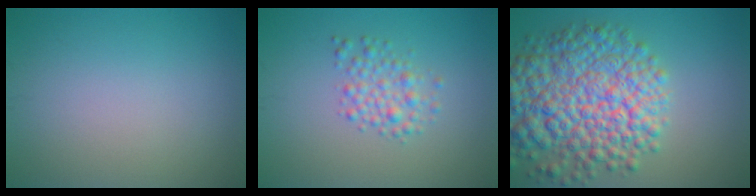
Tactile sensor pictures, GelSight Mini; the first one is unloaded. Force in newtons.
{"total": 2.4, "press": 2.4, "slide": 0.1}
{"total": 10.9, "press": 10.9, "slide": 0.5}